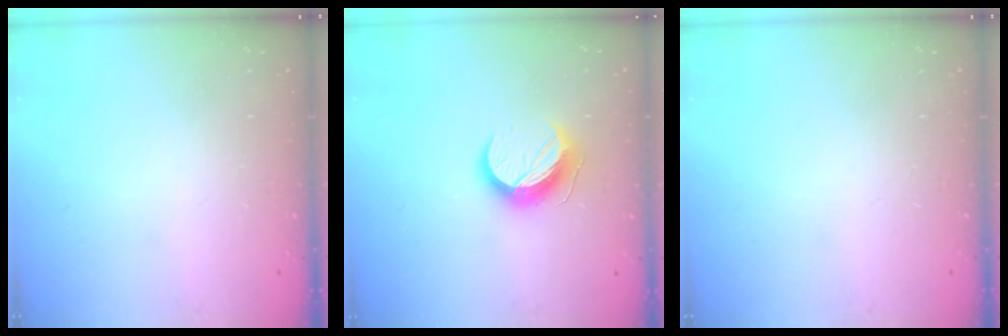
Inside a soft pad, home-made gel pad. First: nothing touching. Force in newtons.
{"total": 12.2, "press": 12.2, "slide": 0.4}
{"total": 0.0}